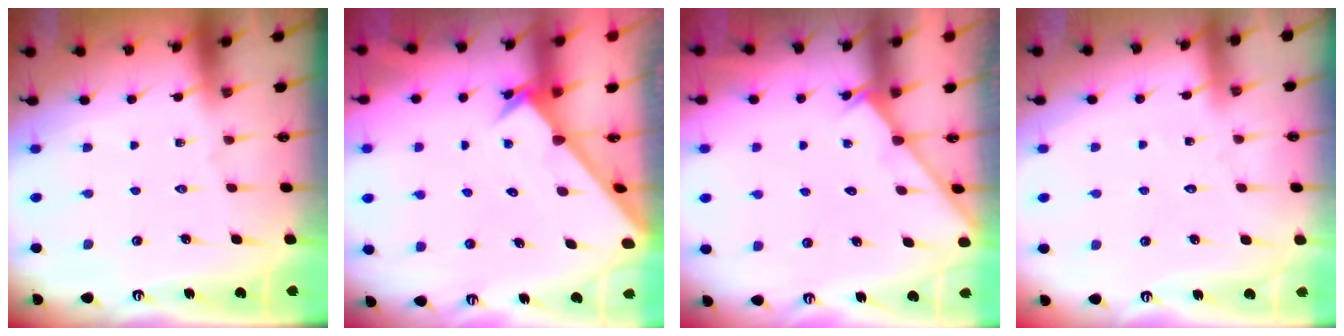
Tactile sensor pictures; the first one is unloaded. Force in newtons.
{"total": 2.6, "press": 2.6, "slide": 0.2}
{"total": 2.6, "press": 2.5, "slide": 0.4}
{"total": 2.8, "press": 2.8, "slide": 0.3}